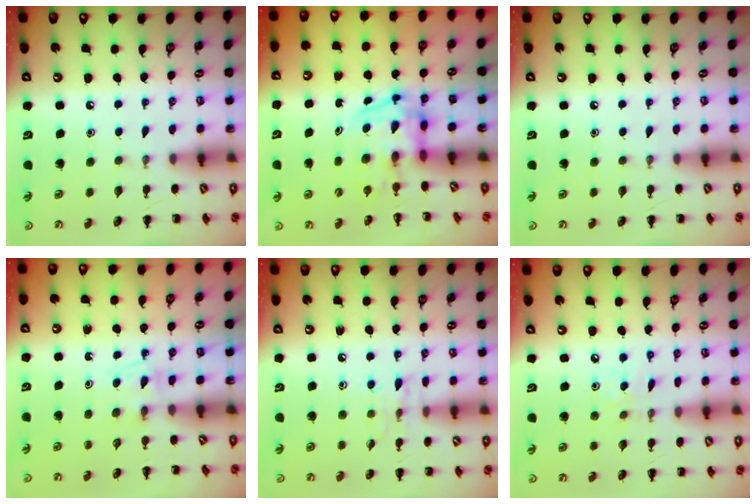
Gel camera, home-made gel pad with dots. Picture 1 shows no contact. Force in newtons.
{"total": 3.8, "press": 3.8, "slide": 0.6}
{"total": 0.0}
{"total": 3.0, "press": 2.8, "slide": 1.1}
{"total": 6.4, "press": 6.2, "slide": 1.5}
{"total": 2.1, "press": 2.1, "slide": 0.6}